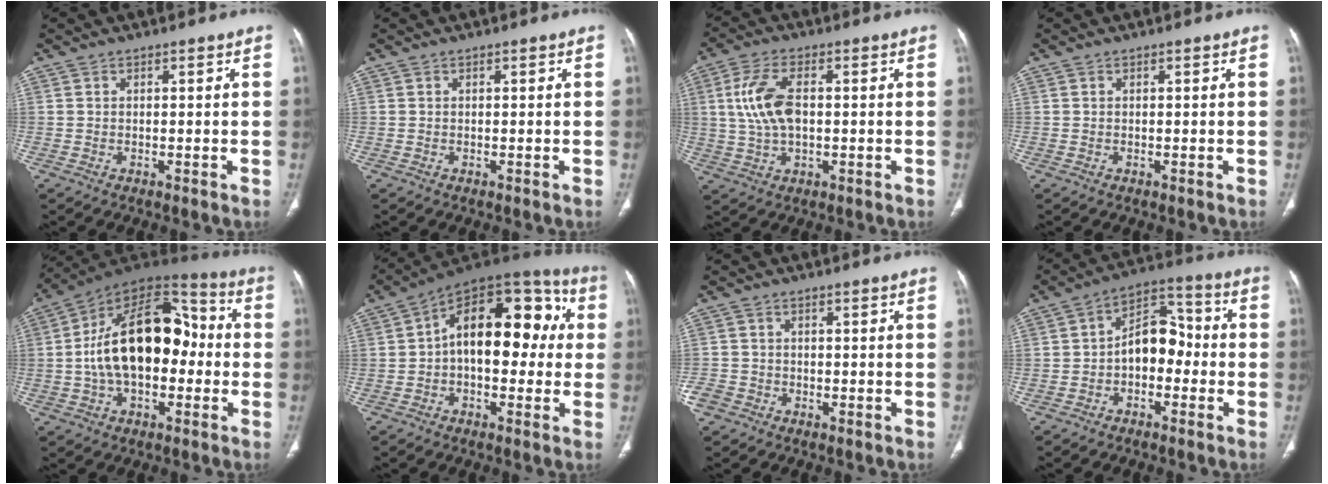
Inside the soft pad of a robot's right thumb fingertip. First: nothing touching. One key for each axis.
{"total": 0.0}
{"total": 9.3, "fx": 1.0, "fy": 4.9, "fz": 7.9, "tx": -0.170, "ty": 0.008, "tz": 0.022}
{"total": 0.0}
{"total": 22.5, "fx": -0.5, "fy": 13.3, "fz": 18.1, "tx": -0.286, "ty": 0.047, "tz": -0.014}
{"total": 19.2, "fx": 1.3, "fy": 11.0, "fz": 15.7, "tx": -0.190, "ty": 0.051, "tz": 0.009}
{"total": 3.8, "fx": -2.0, "fy": 3.1, "fz": 1.0, "tx": -0.017, "ty": 0.016, "tz": -0.040}
{"total": 9.8, "fx": -1.6, "fy": 6.5, "fz": 7.1, "tx": -0.080, "ty": 0.041, "tz": -0.042}